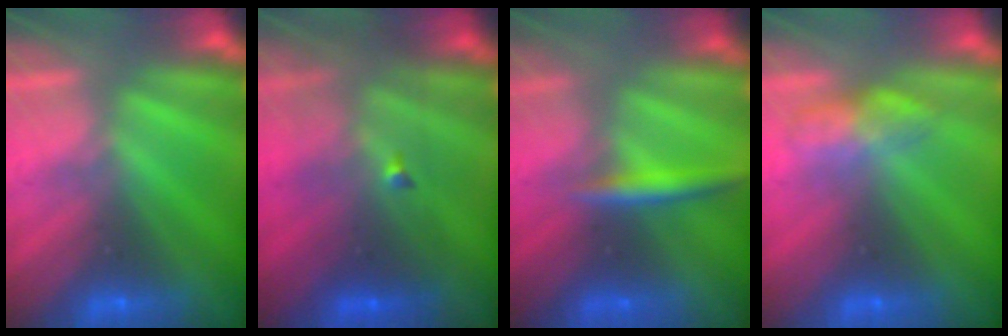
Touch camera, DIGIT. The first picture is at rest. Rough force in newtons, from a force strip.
{"total": 3.9}
{"total": 2.9}
{"total": 2.8}